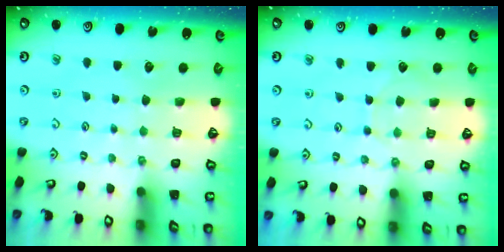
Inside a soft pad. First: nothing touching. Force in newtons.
{"total": 5.4, "press": 5.4, "slide": 0.1}